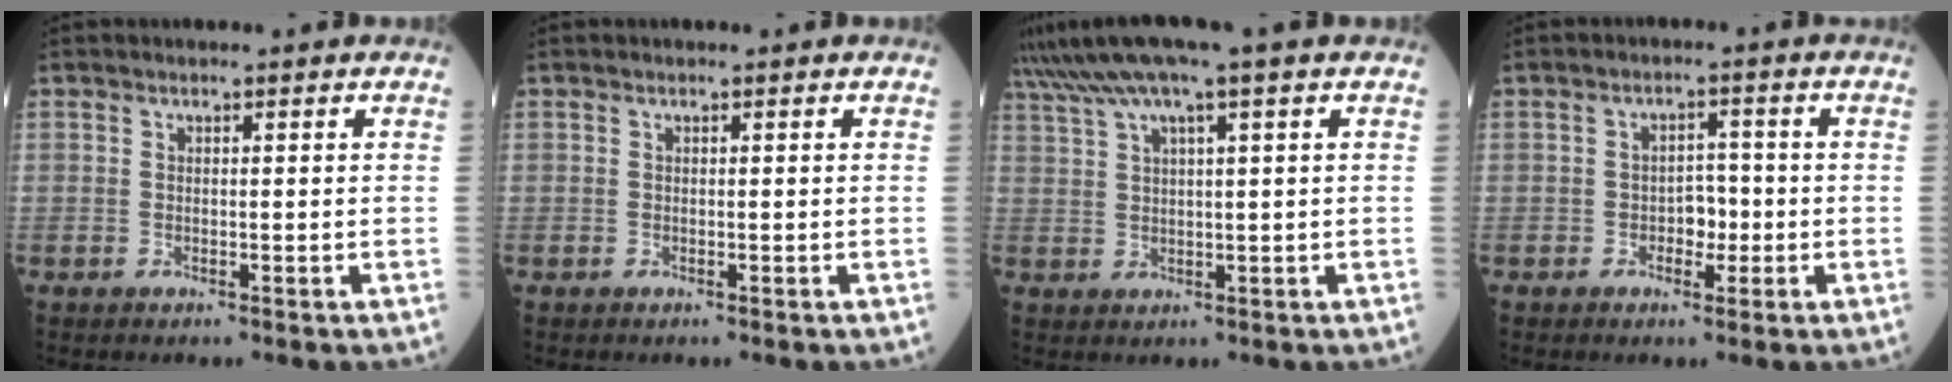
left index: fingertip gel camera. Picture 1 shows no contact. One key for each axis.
{"total": 0.0}
{"total": 8.8, "fx": 5.9, "fy": -0.3, "fz": 6.6, "tx": -0.125, "ty": 0.039, "tz": 0.106}
{"total": 3.2, "fx": -1.0, "fy": 2.0, "fz": 2.2, "tx": -0.030, "ty": 0.007, "tz": -0.017}